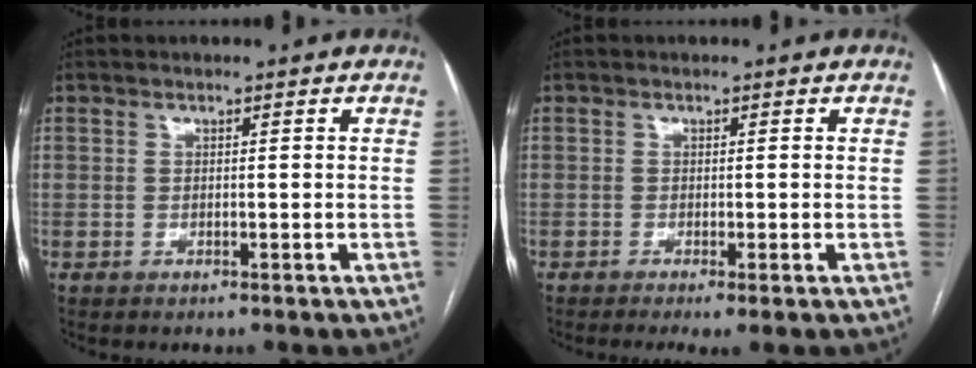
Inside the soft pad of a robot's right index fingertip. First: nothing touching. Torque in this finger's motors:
{"motor_torque": [0.51, -0.25, 0.10, 0.02]}